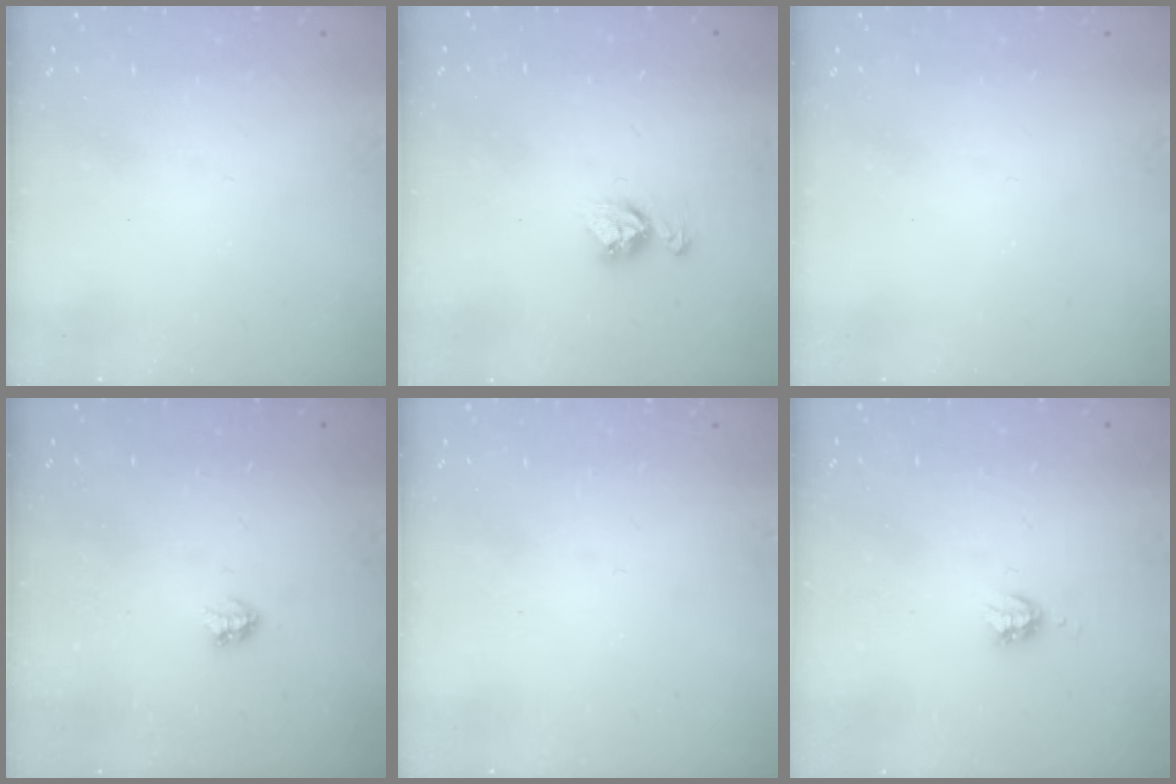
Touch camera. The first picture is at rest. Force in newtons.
{"total": 7.4, "press": 7.3, "slide": 0.5}
{"total": 0.0}
{"total": 2.9, "press": 2.9, "slide": 0.3}
{"total": 0.0}
{"total": 4.5, "press": 4.5, "slide": 0.1}